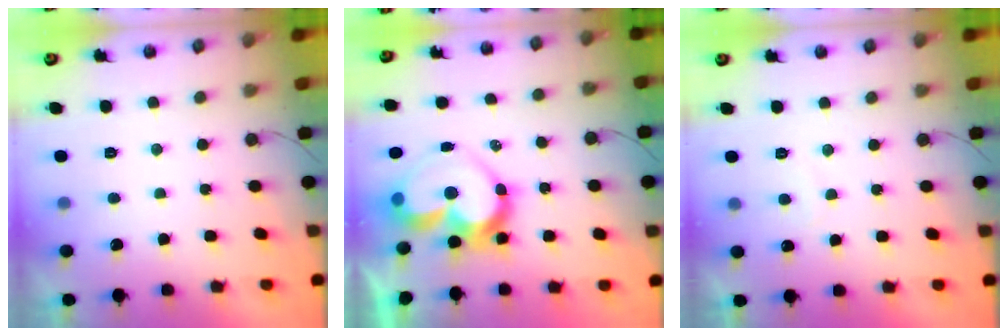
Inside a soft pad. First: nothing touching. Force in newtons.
{"total": 15.4, "press": 15.3, "slide": 1.2}
{"total": 4.8, "press": 4.8, "slide": 0.2}